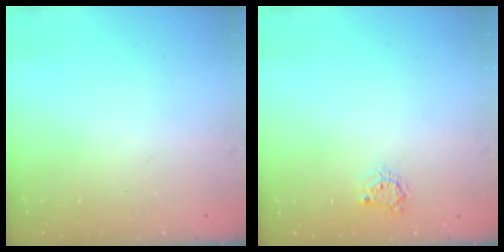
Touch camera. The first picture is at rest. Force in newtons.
{"total": 3.3, "press": 3.3, "slide": 0.3}